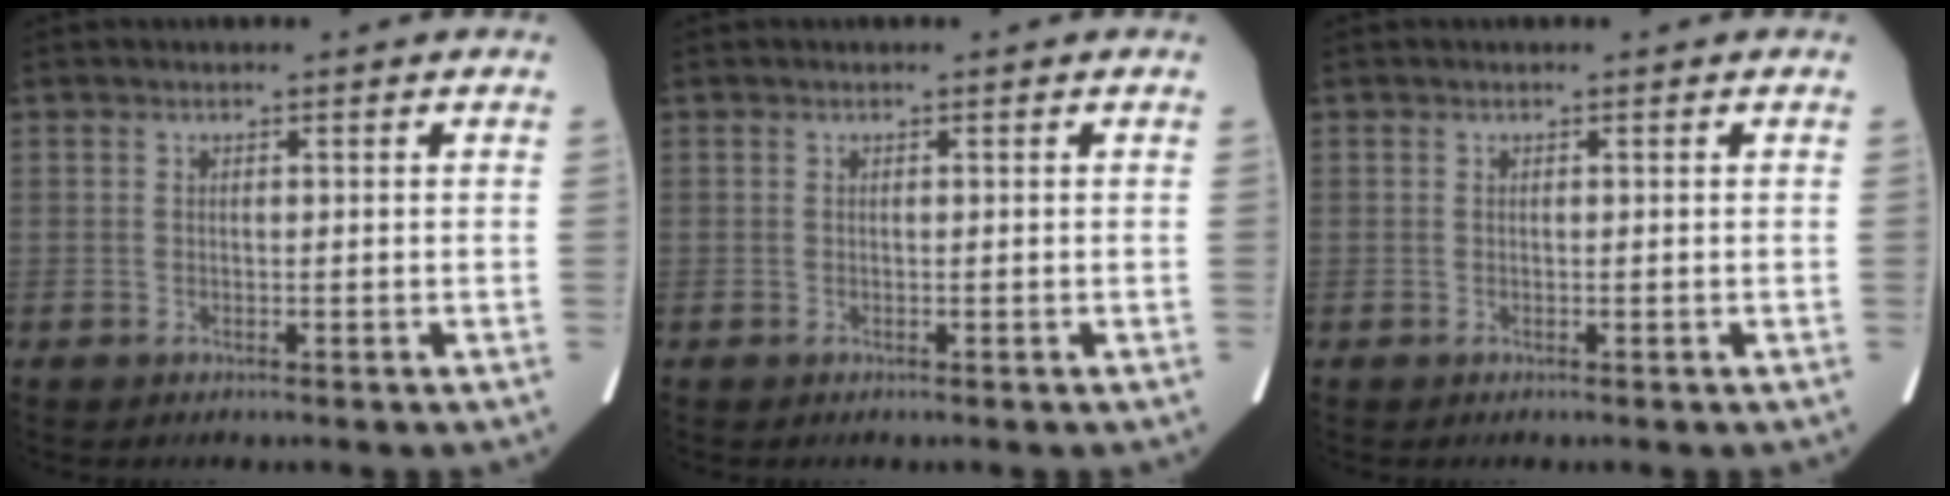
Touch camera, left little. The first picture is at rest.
{"total": 0.0}
{"total": 0.0}